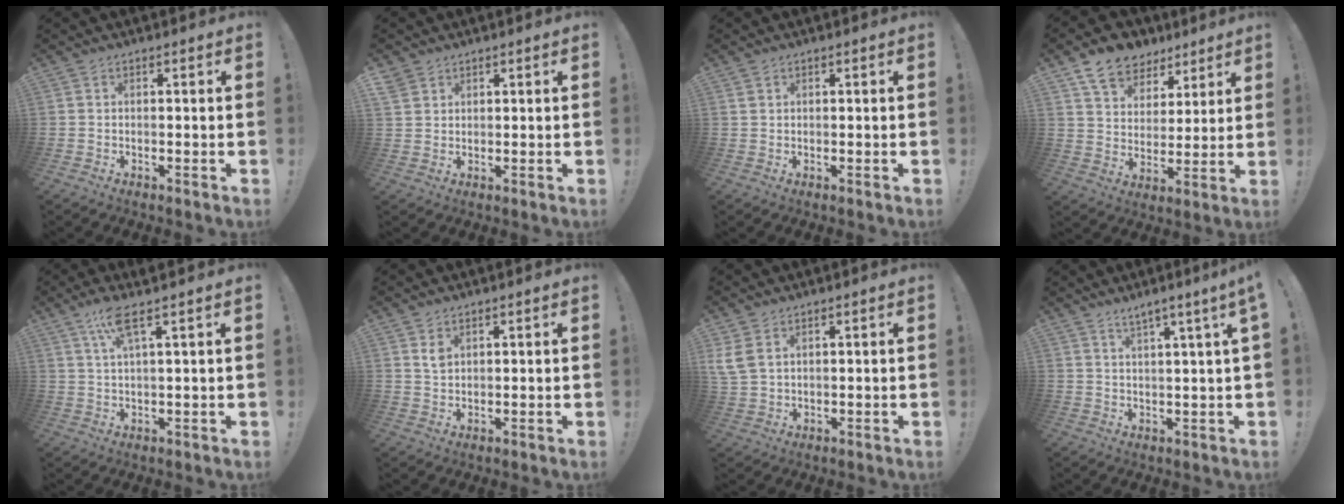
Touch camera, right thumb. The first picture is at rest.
{"total": 2.9, "force": [2.2, 1.8, 0.5], "torque": [-0.008, -0.012, 0.042]}
{"total": 0.8, "force": [0.5, 0.6, 0.2], "torque": [-0.004, 0.001, 0.010]}
{"total": 10.9, "force": [7.8, 7.0, 3.1], "torque": [-0.053, -0.052, 0.151]}
{"total": 6.9, "force": [3.4, 0.7, 5.9], "torque": [-0.116, -0.005, 0.059]}
{"total": 2.6, "force": [1.5, 1.4, 1.6], "torque": [-0.025, -0.007, 0.025]}
{"total": 5.2, "force": [2.6, 3.2, 3.3], "torque": [-0.076, -0.010, 0.050]}
{"total": 4.9, "force": [2.5, -0.8, 4.1], "torque": [-0.063, -0.017, 0.037]}